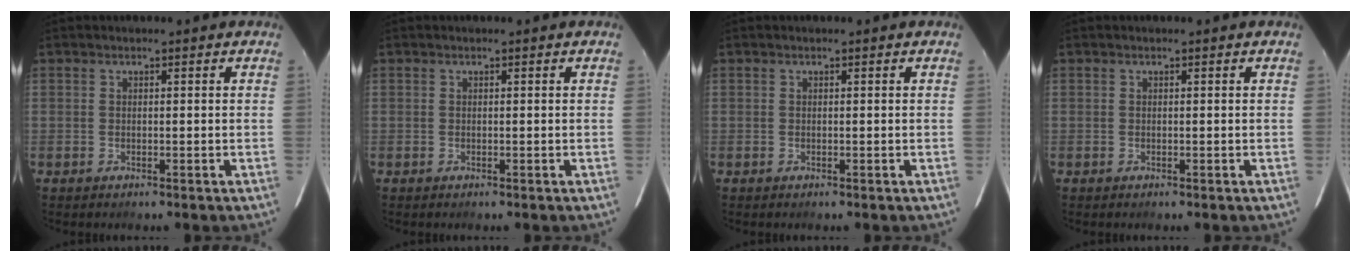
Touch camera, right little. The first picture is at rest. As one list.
[{"total": 0.0}, {"total": 0.0}, {"total": 0.0}]